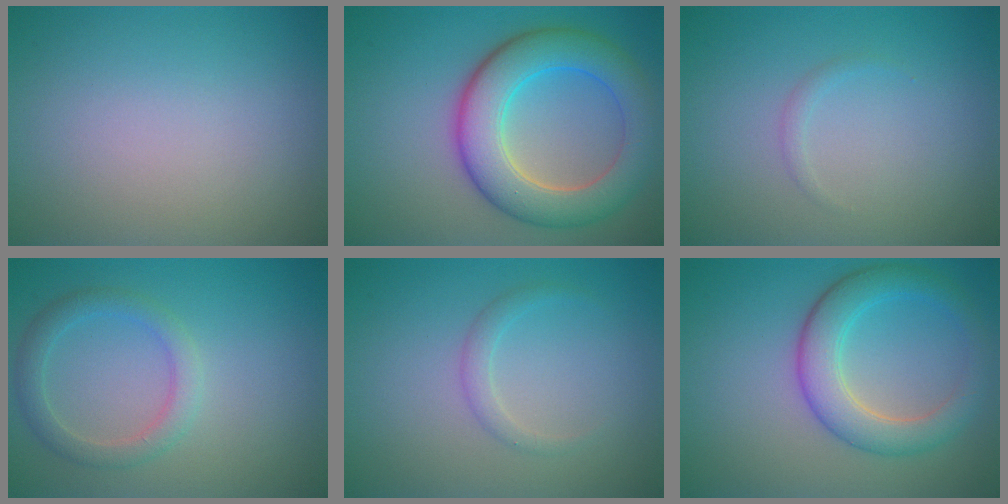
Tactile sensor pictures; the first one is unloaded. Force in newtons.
{"total": 7.9, "press": 7.9, "slide": 0.2}
{"total": 0.6, "press": 0.6, "slide": 0.1}
{"total": 2.5, "press": 2.5, "slide": 0.1}
{"total": 1.3, "press": 1.3, "slide": 0.0}
{"total": 4.9, "press": 4.9, "slide": 0.3}